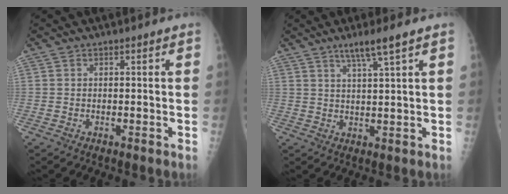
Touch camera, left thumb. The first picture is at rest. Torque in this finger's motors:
{"motor_torque": [0.18, -0.18, 0.48, -0.32, 0.02]}